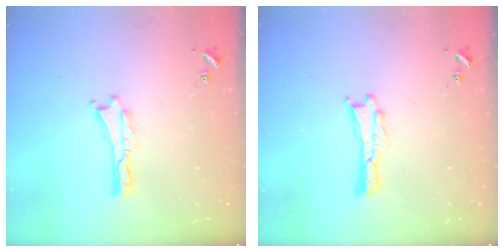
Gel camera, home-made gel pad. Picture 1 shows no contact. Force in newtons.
{"total": 0.0}